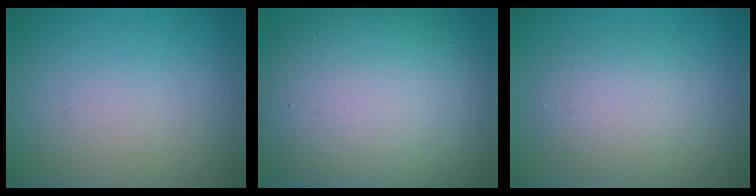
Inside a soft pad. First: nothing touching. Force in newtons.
{"total": 13.9, "press": 13.9, "slide": 0.7}
{"total": 3.4, "press": 3.4, "slide": 0.2}